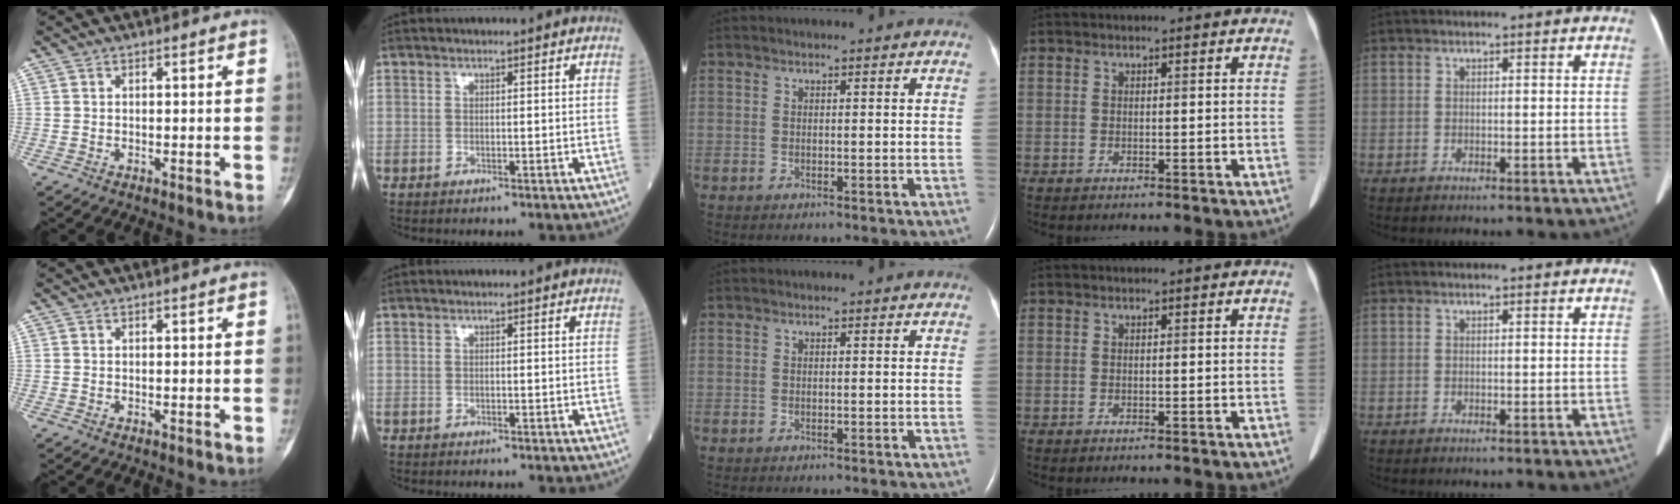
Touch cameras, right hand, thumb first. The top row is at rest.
{}